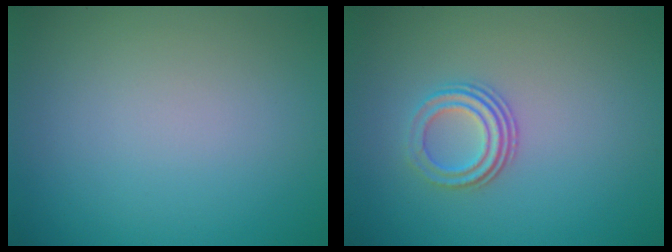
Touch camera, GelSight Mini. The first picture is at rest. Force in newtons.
{"total": 2.8, "press": 2.1, "slide": 1.9}